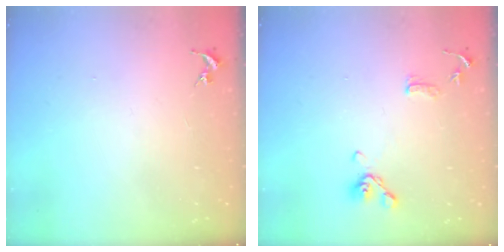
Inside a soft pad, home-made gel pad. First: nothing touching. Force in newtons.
{"total": 11.8, "press": 11.7, "slide": 1.9}